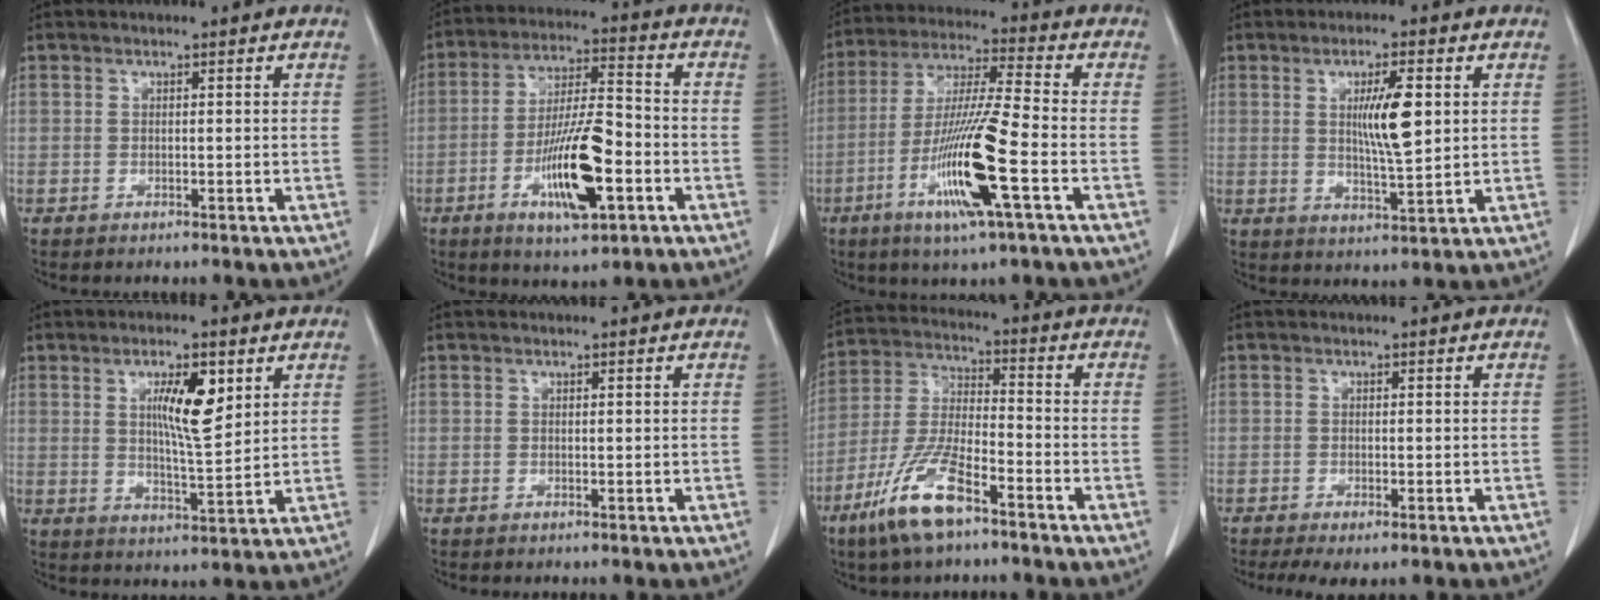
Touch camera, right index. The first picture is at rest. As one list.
[{"total": 13.3, "force": [-4.7, 2.9, 12.1], "torque": [-0.225, -0.005, -0.079]}, {"total": 14.7, "force": [-5.4, 0.0, 13.7], "torque": [-0.276, -0.020, -0.104]}, {"total": 7.6, "force": [1.6, 1.0, 7.3], "torque": [-0.125, -0.006, 0.031]}, {"total": 7.9, "force": [3.0, 1.4, 7.2], "torque": [-0.122, -0.005, 0.051]}, {"total": 0.0}, {"total": 11.7, "force": [-7.2, 2.6, 8.8], "torque": [-0.191, -0.016, -0.139]}, {"total": 3.5, "force": [-2.2, 1.2, 2.5], "torque": [-0.046, -0.010, -0.033]}]